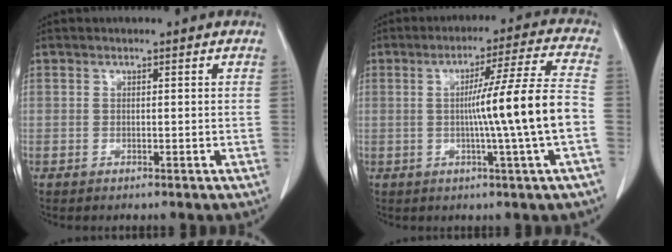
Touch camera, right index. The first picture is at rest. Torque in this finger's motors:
{"motor_torque": [1.45, -0.53, 0.60, 0.19]}